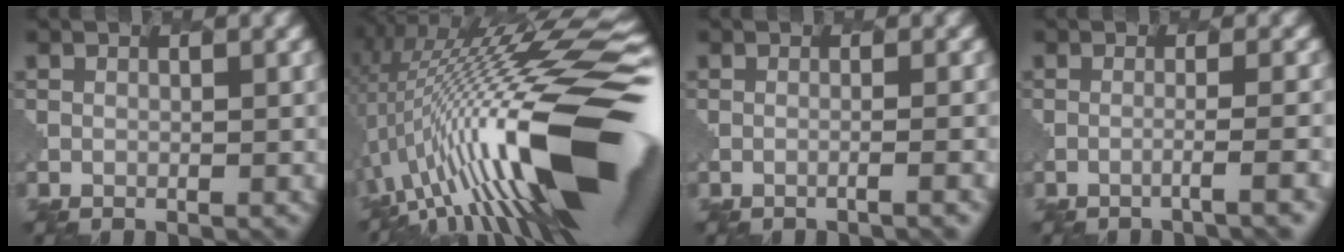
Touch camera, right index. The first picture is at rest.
{"total": 20.4, "force": [-0.2, 6.2, 19.5], "torque": [-0.301, 0.021, -0.003]}
{"total": 1.9, "force": [-0.6, 0.6, 1.7], "torque": [-0.007, 0.003, -0.024]}
{"total": 2.5, "force": [-1.1, 0.4, 2.2], "torque": [-0.017, 0.007, -0.038]}